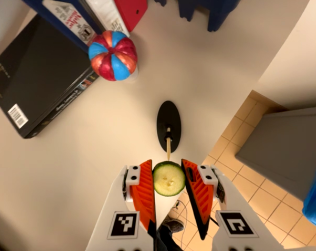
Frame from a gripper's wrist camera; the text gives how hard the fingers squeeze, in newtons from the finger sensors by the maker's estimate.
{"total": 8.1, "left": 8.0, "right": 8.3}